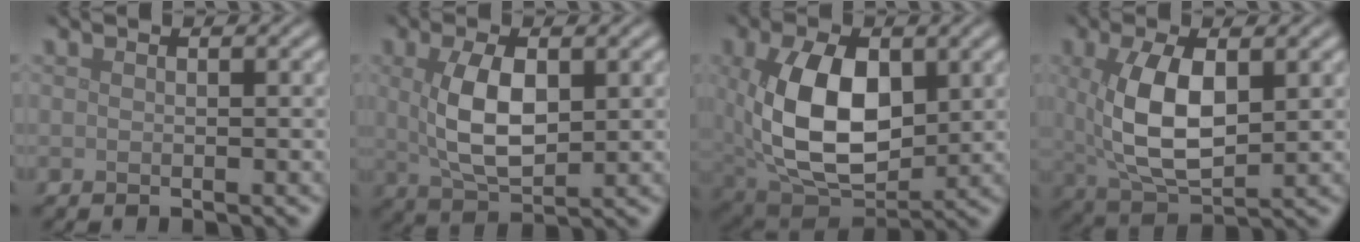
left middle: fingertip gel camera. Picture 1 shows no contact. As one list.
[{"total": 5.6, "force": [0.8, 2.7, 4.9], "torque": [-0.104, 0.000, 0.022]}, {"total": 11.0, "force": [1.1, 6.6, 8.7], "torque": [-0.180, -0.011, 0.030]}, {"total": 7.4, "force": [1.0, 3.6, 6.4], "torque": [-0.142, -0.003, 0.024]}]